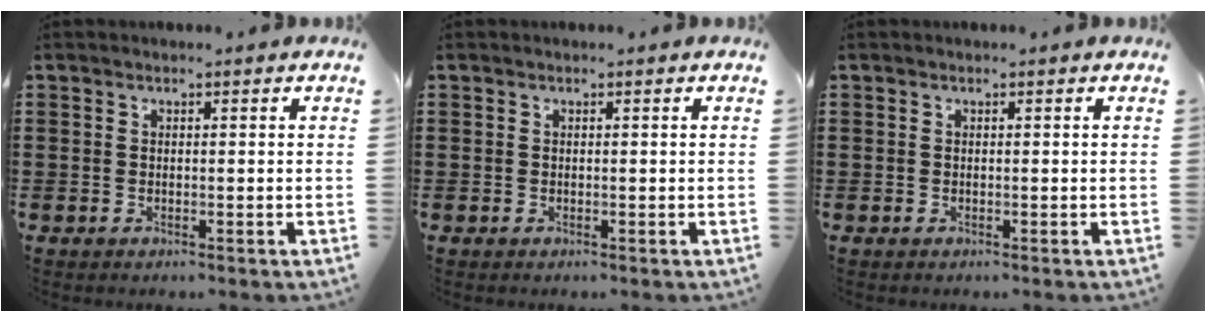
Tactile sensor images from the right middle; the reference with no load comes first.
{"total": 0.0}
{"total": 0.0}